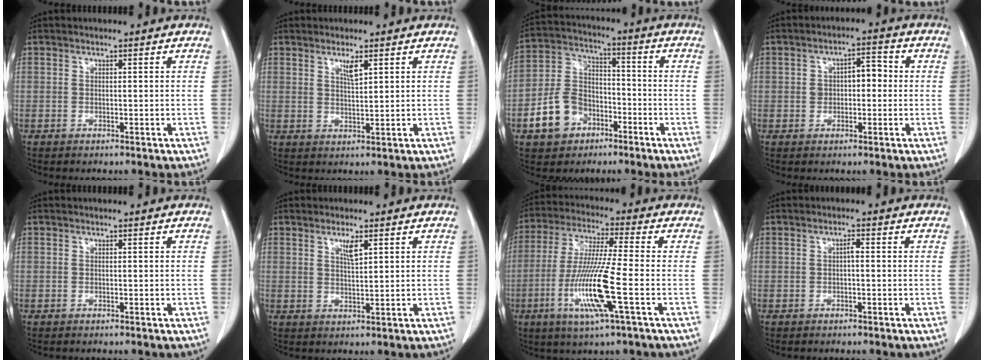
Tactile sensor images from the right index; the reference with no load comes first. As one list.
[{"total": 2.5, "force": [1.5, 0.3, 1.9], "torque": [-0.039, -0.004, 0.029]}, {"total": 10.0, "force": [-4.6, 7.6, 4.6], "torque": [-0.107, 0.022, -0.076]}, {"total": 4.6, "force": [0.2, 2.7, 3.8], "torque": [-0.064, 0.028, 0.006]}, {"total": 0.0}, {"total": 2.6, "force": [1.5, 0.3, 2.1], "torque": [-0.042, -0.003, 0.028]}, {"total": 12.7, "force": [-3.9, -0.4, 12.1], "torque": [-0.251, -0.018, -0.078]}, {"total": 1.2, "force": [0.0, 0.3, 1.2], "torque": [-0.020, 0.004, -0.001]}]